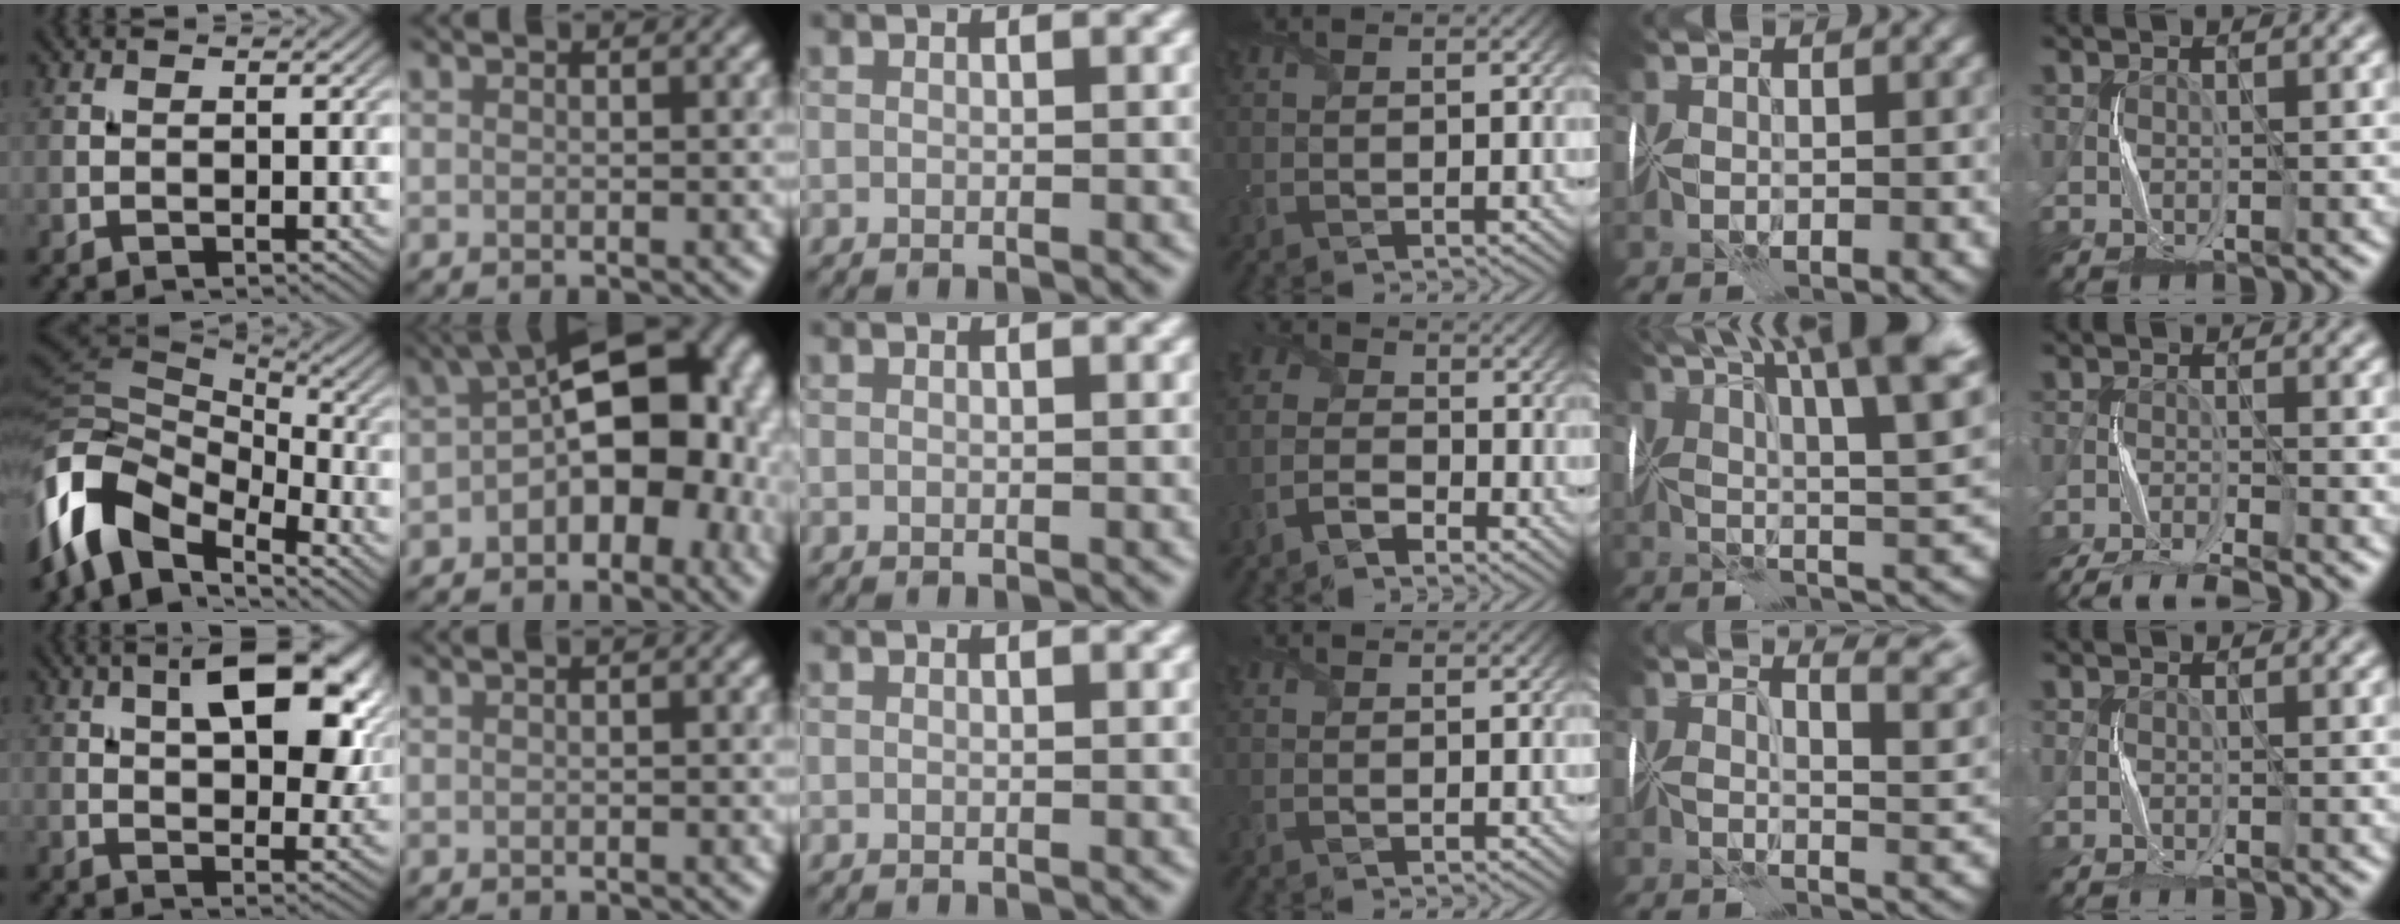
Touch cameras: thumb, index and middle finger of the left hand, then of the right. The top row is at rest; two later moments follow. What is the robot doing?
{"motion": "fold", "object": "handkerchief"}